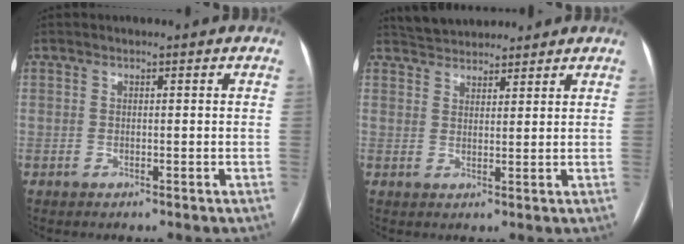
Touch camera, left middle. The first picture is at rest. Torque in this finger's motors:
{"motor_torque": [0.02, -0.07, -0.01, 0.00]}